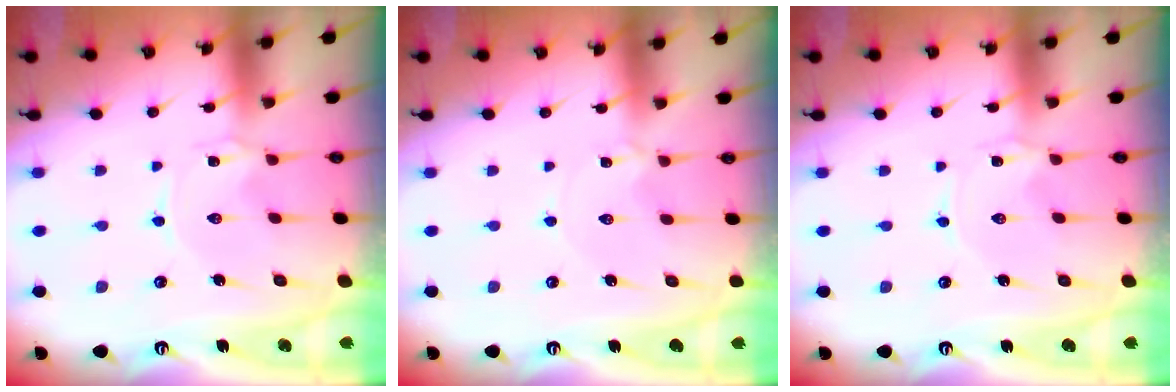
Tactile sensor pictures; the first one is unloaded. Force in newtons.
{"total": 0.0}
{"total": 0.0}